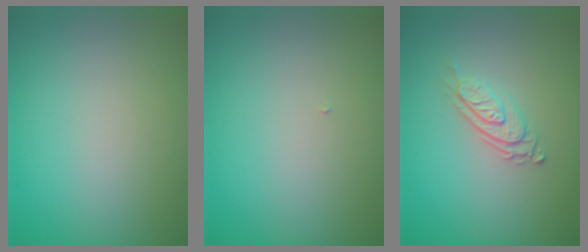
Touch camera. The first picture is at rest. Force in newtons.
{"total": 0.0}
{"total": 2.8, "press": 2.0, "slide": 2.0}